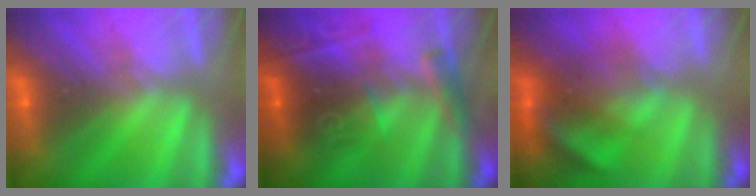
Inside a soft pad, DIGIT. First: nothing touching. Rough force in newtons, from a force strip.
{"total": 2.9}
{"total": 3.4}